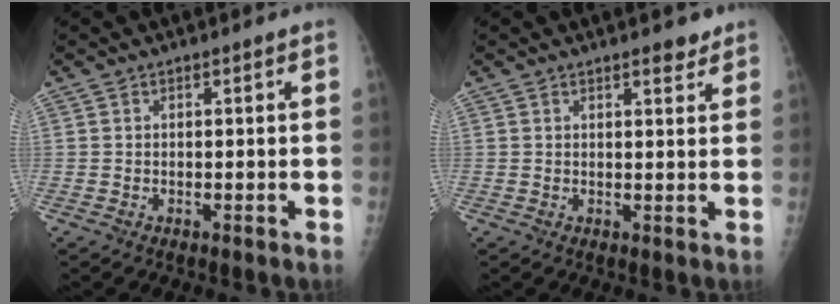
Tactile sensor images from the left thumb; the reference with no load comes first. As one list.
[{"total": 2.8, "force": [2.2, 0.9, 1.4], "torque": [-0.009, -0.013, 0.028]}]